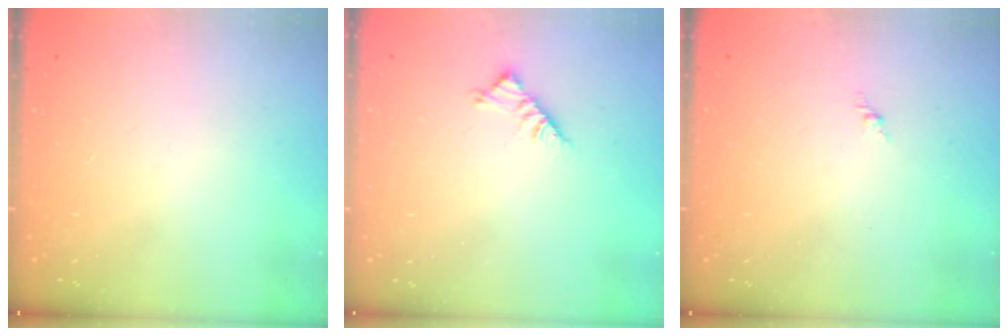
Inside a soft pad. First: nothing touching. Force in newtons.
{"total": 4.7, "press": 4.7, "slide": 0.9}
{"total": 0.0}